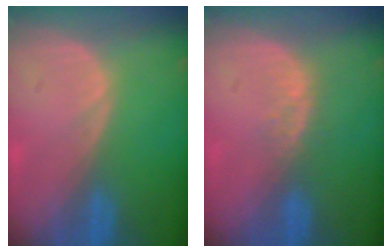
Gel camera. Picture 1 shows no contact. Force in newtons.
{"total": 2.9, "press": 2.3, "slide": 1.8}